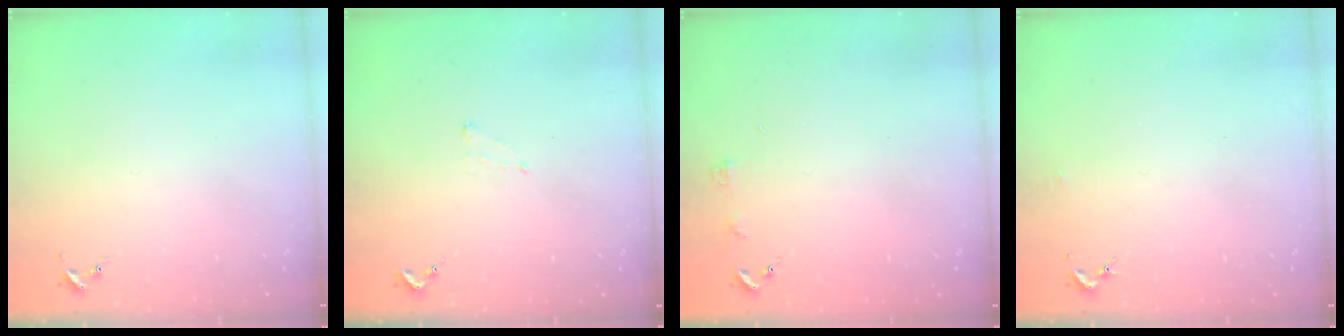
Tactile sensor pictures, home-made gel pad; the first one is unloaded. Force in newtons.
{"total": 3.8, "press": 3.8, "slide": 0.5}
{"total": 3.9, "press": 3.8, "slide": 0.5}
{"total": 1.4, "press": 1.4, "slide": 0.1}